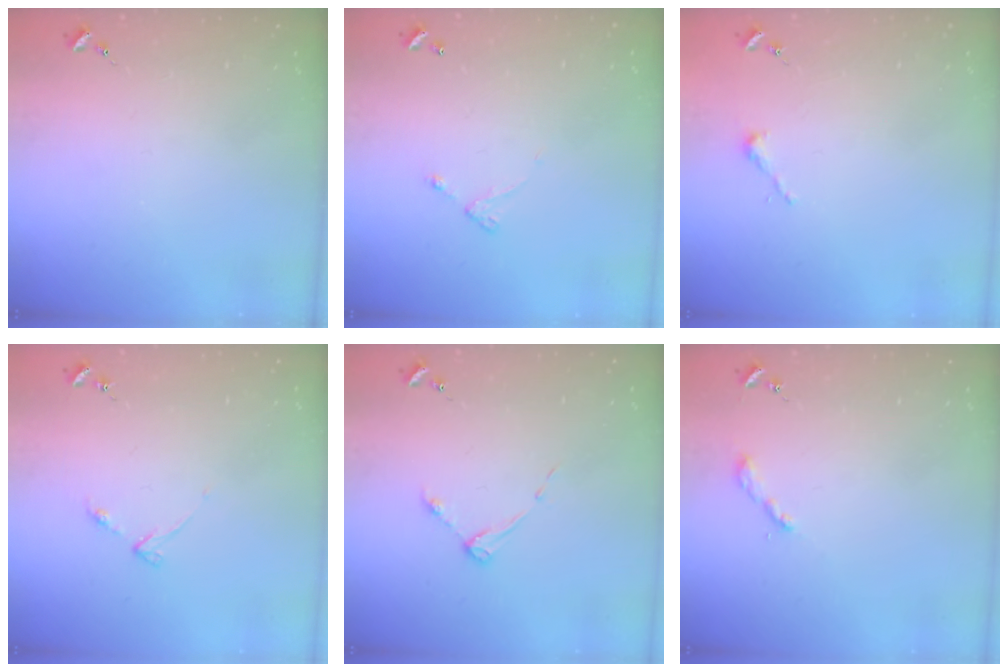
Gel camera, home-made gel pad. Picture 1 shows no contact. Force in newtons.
{"total": 4.0, "press": 4.0, "slide": 0.3}
{"total": 2.5, "press": 2.5, "slide": 0.2}
{"total": 4.2, "press": 4.1, "slide": 0.4}
{"total": 4.3, "press": 4.3, "slide": 0.6}
{"total": 2.2, "press": 2.2, "slide": 0.2}